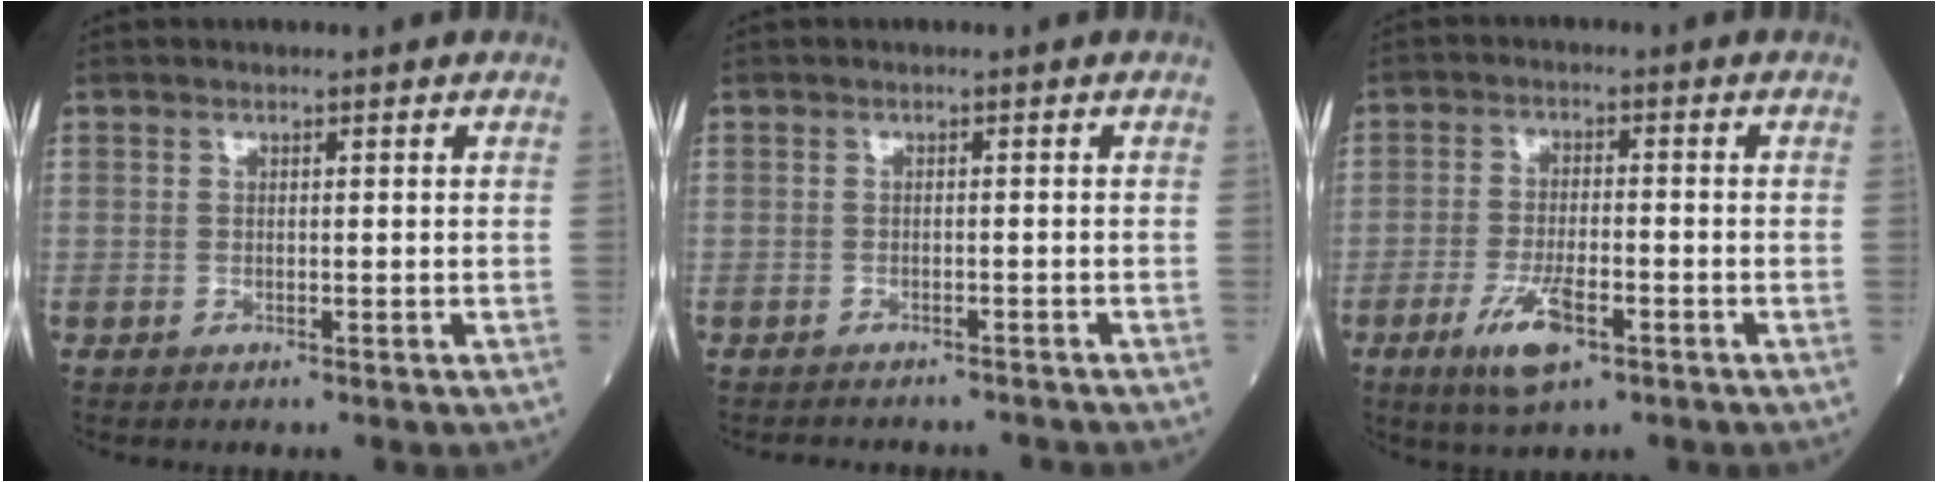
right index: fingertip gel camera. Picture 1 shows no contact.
{"total": 7.0, "force": [-6.7, 1.4, 1.6], "torque": [-0.015, -0.005, -0.078]}
{"total": 7.0, "force": [-3.4, 2.0, 5.8], "torque": [-0.113, -0.011, -0.057]}